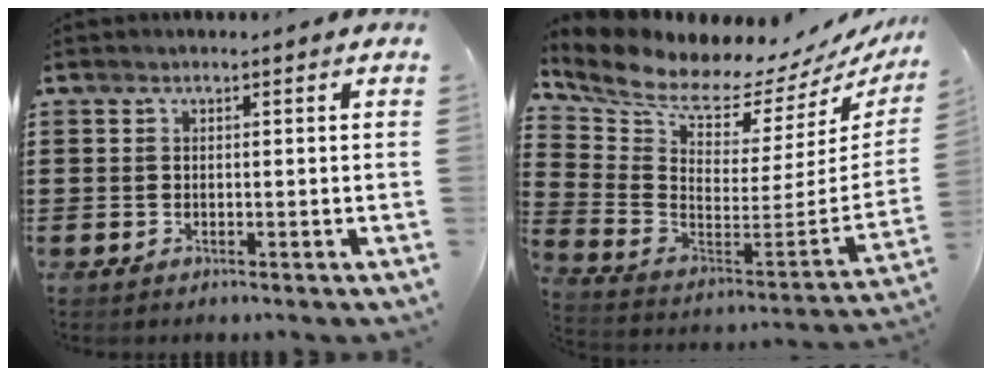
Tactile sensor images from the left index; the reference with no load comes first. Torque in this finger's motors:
{"motor_torque": [1.67, -0.47, 0.44, 0.10]}